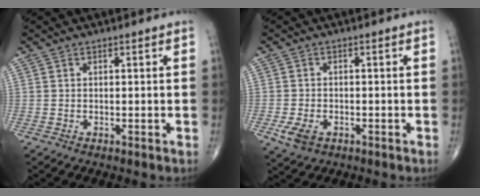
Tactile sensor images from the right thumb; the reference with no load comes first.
{"total": 4.5, "force": [-1.8, 2.9, 2.9], "torque": [-0.058, 0.001, -0.027]}